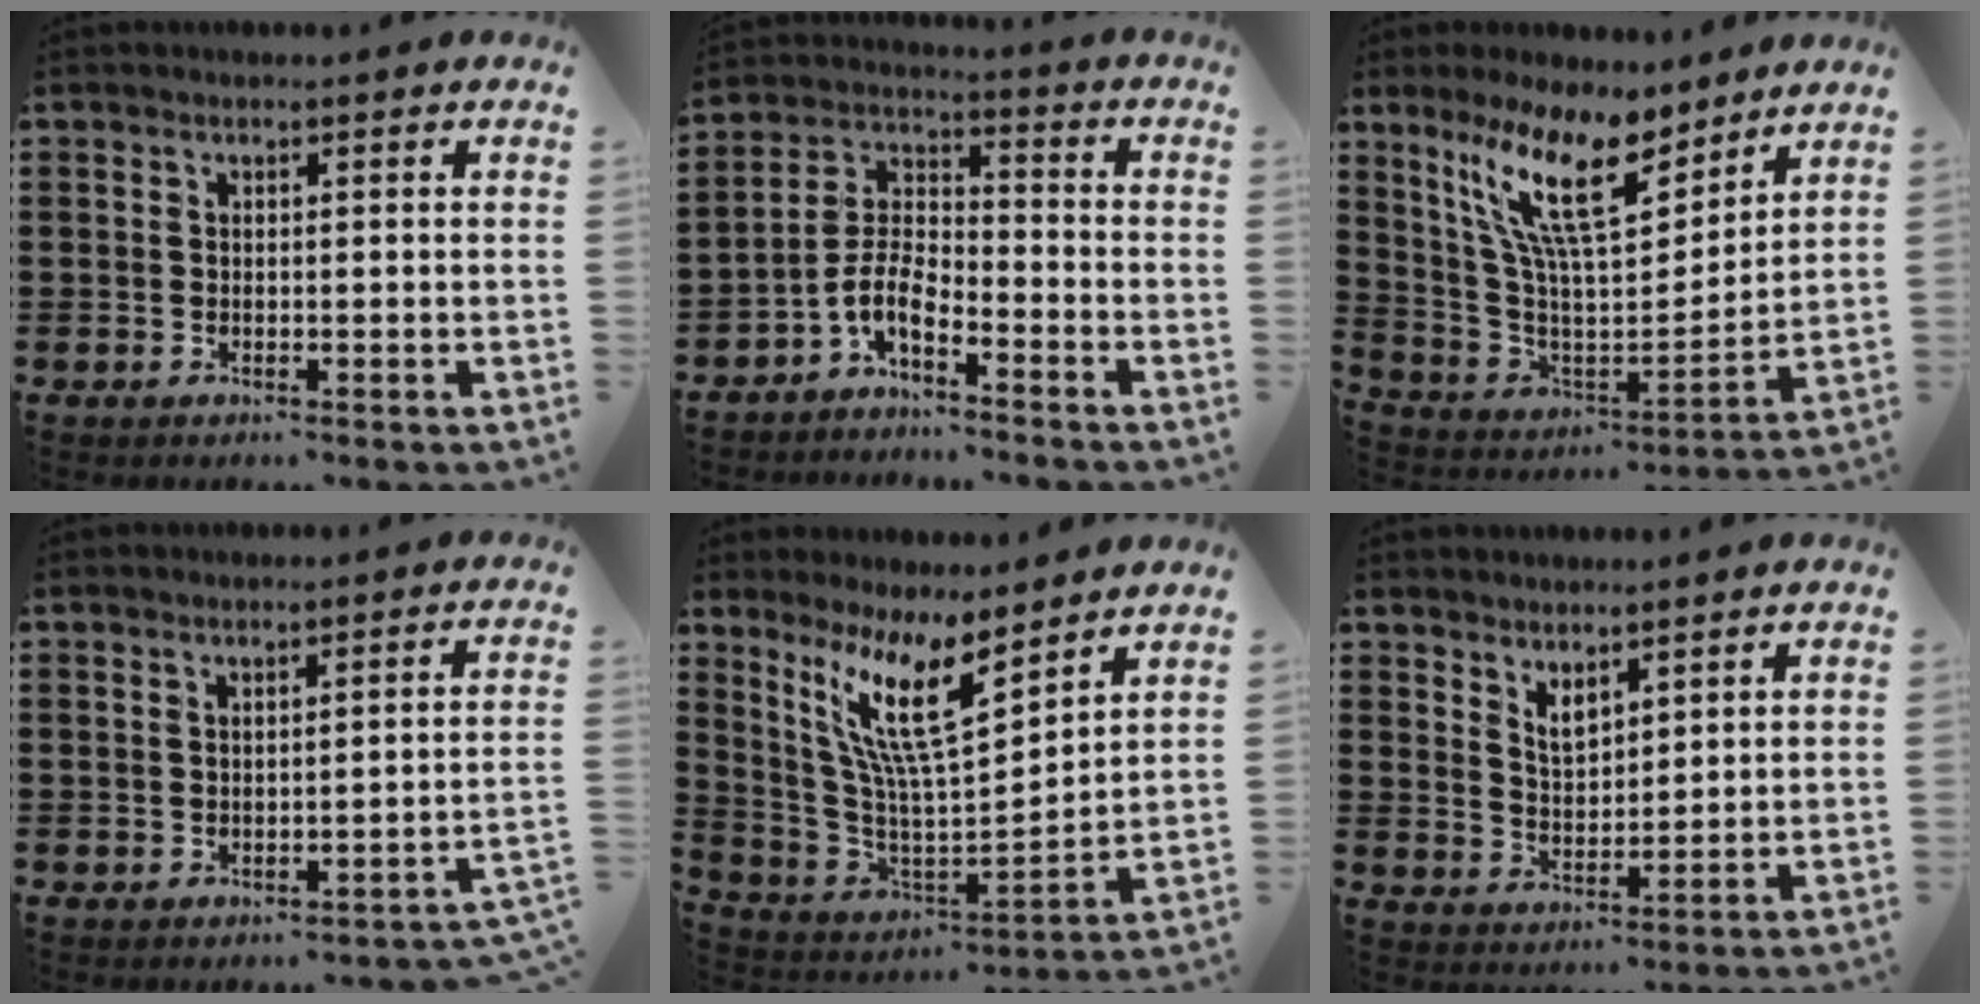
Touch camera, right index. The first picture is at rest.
{"total": 5.8, "force": [-4.2, 2.0, 3.4], "torque": [-0.099, -0.006, -0.094]}
{"total": 13.4, "force": [8.8, 3.6, 9.4], "torque": [-0.212, -0.034, 0.155]}
{"total": 1.3, "force": [-1.1, -0.1, 0.7], "torque": [-0.016, -0.002, -0.023]}
{"total": 11.5, "force": [6.8, 2.1, 9.1], "torque": [-0.206, -0.037, 0.116]}
{"total": 3.3, "force": [2.7, 1.4, 1.1], "torque": [-0.030, 0.002, 0.052]}